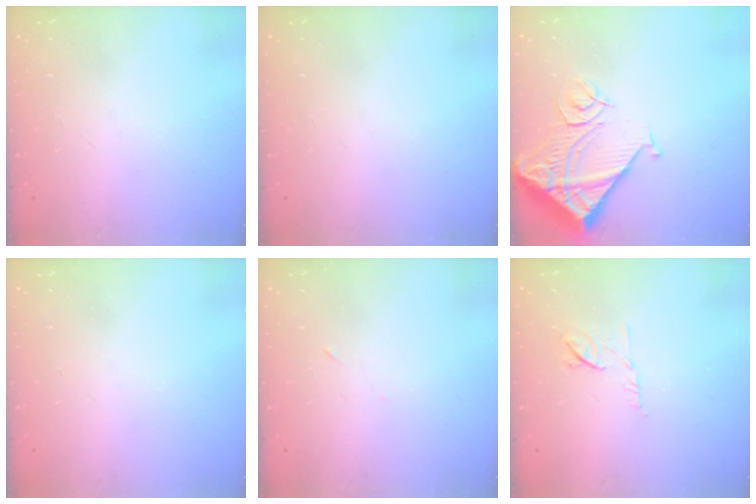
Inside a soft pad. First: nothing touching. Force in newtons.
{"total": 0.0}
{"total": 13.6, "press": 13.6, "slide": 1.6}
{"total": 0.0}
{"total": 2.7, "press": 2.5, "slide": 1.0}
{"total": 7.8, "press": 7.8, "slide": 0.9}